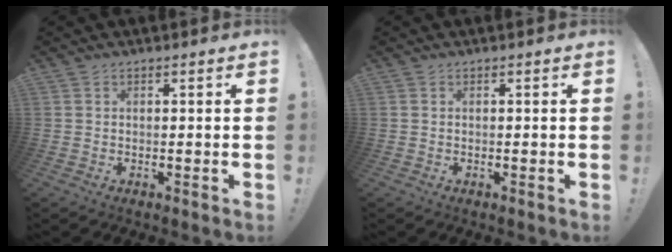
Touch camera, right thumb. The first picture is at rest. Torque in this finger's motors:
{"motor_torque": [-0.10, 0.18, -0.06, 0.17, 0.00]}